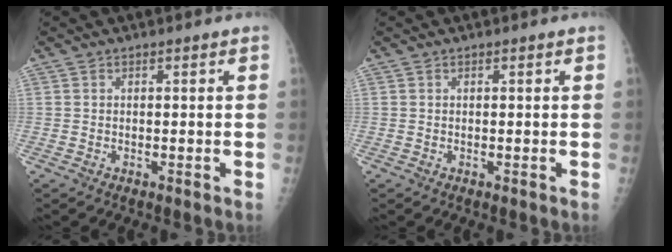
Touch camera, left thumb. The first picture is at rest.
{"total": 0.0}